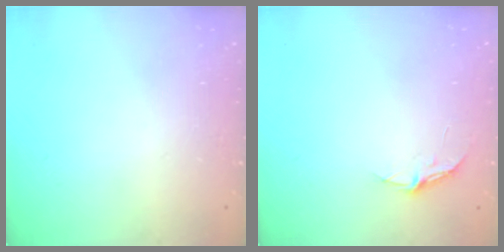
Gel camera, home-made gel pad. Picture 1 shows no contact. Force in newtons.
{"total": 3.8, "press": 3.8, "slide": 0.3}